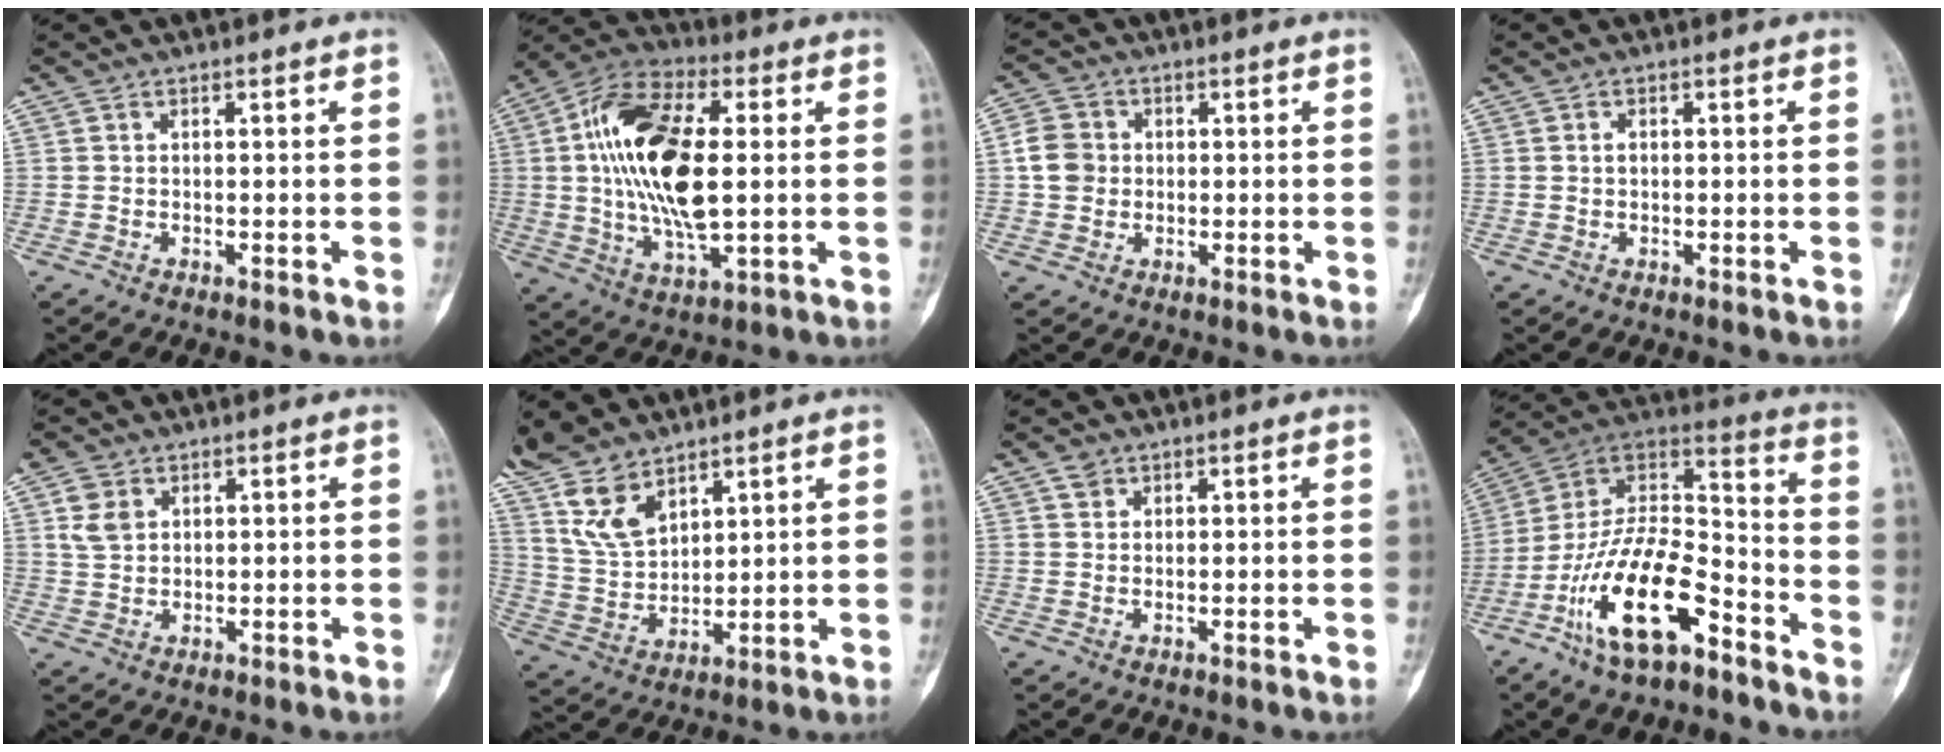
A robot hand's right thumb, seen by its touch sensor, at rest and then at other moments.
{"total": 19.9, "force": [1.7, 9.1, 17.6], "torque": [-0.336, 0.005, 0.026]}
{"total": 5.5, "force": [0.2, 4.9, 2.5], "torque": [-0.036, 0.008, -0.003]}
{"total": 0.9, "force": [0.1, 0.6, 0.7], "torque": [-0.012, 0.004, 0.001]}
{"total": 4.3, "force": [1.7, 3.3, 2.2], "torque": [-0.032, 0.000, 0.037]}
{"total": 11.4, "force": [8.5, 5.1, 5.6], "torque": [-0.105, -0.032, 0.186]}
{"total": 1.8, "force": [1.1, 1.3, 0.6], "torque": [-0.002, -0.003, 0.019]}
{"total": 20.5, "force": [-11.0, 8.5, 15.0], "torque": [-0.267, 0.081, -0.202]}